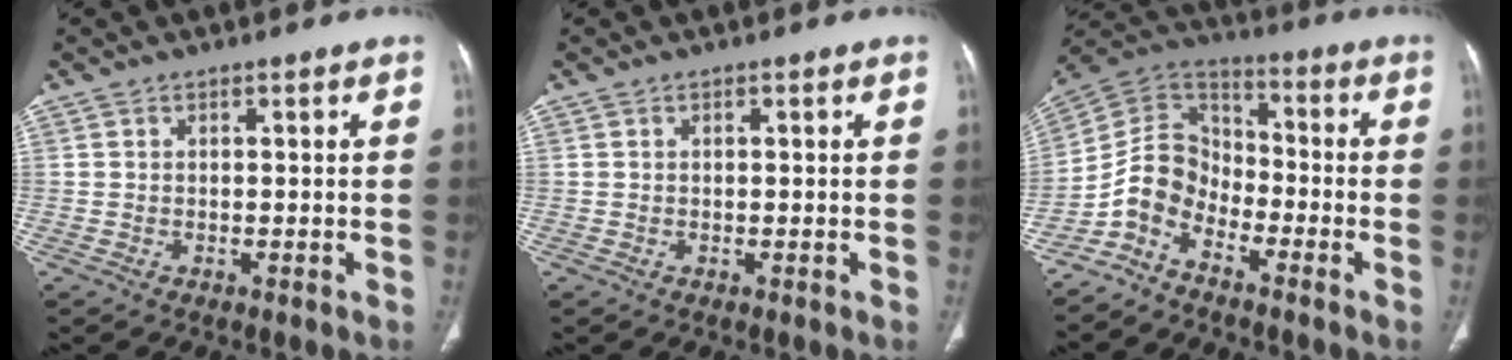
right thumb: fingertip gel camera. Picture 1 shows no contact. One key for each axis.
{"total": 0.0}
{"total": 9.3, "fx": -5.7, "fy": 6.0, "fz": 4.1, "tx": -0.064, "ty": 0.068, "tz": -0.131}